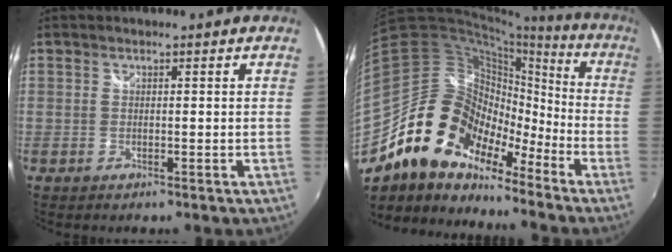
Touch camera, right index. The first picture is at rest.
{"total": 17.3, "force": [-11.9, 10.4, 6.9], "torque": [-0.132, 0.023, -0.224]}